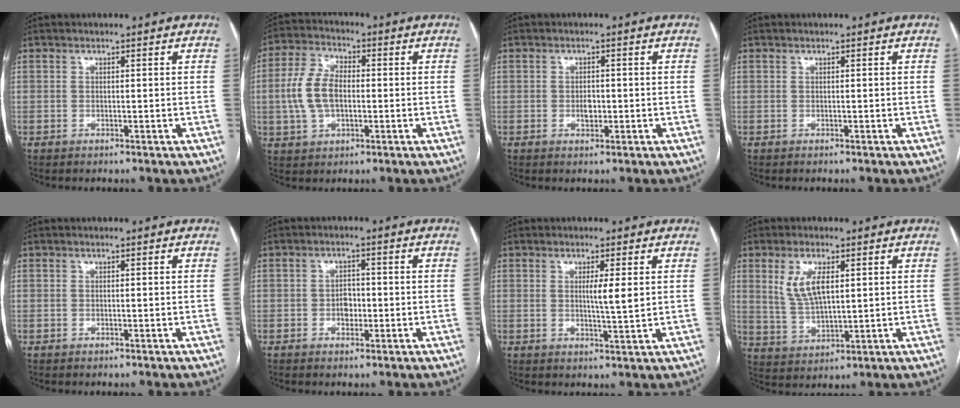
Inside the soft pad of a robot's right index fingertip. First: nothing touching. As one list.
[{"total": 8.8, "force": [-0.4, 5.0, 7.2], "torque": [-0.166, 0.018, -0.007]}, {"total": 1.9, "force": [-0.4, 1.2, 1.5], "torque": [-0.026, 0.002, -0.004]}, {"total": 0.0}, {"total": 0.0}, {"total": 2.7, "force": [-0.6, 1.9, 1.8], "torque": [-0.025, 0.006, -0.010]}, {"total": 3.6, "force": [0.8, 0.0, 3.5], "torque": [-0.058, -0.007, 0.011]}, {"total": 6.8, "force": [2.4, 2.5, 5.9], "torque": [-0.124, 0.002, 0.056]}]